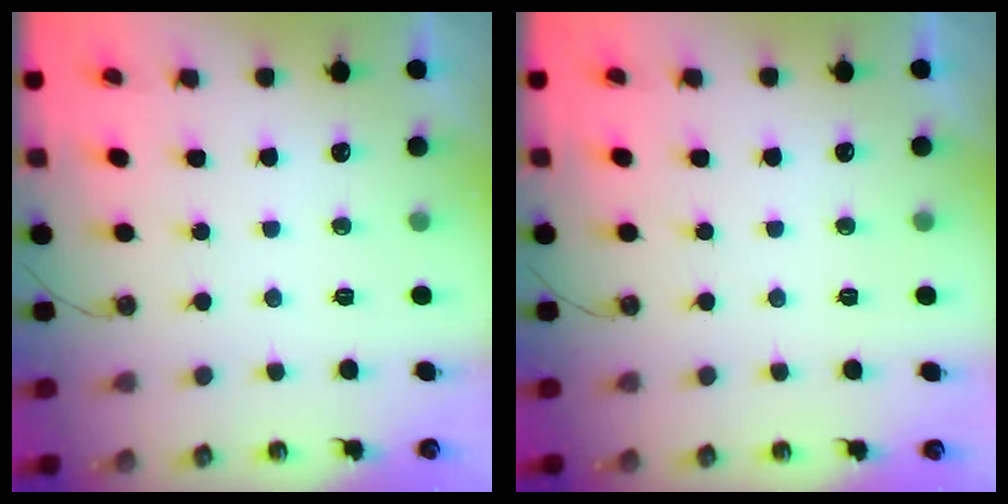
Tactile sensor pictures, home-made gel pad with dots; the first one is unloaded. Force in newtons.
{"total": 0.0}